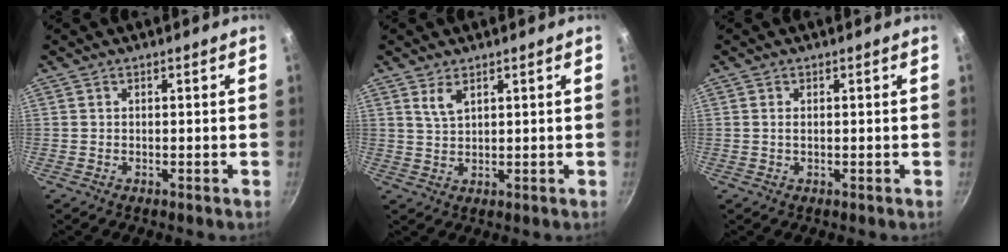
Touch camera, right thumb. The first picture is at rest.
{"total": 3.2, "force": [1.9, 1.4, 2.2], "torque": [-0.041, -0.013, 0.040]}
{"total": 0.9, "force": [0.2, 0.5, 0.8], "torque": [-0.015, 0.001, 0.001]}